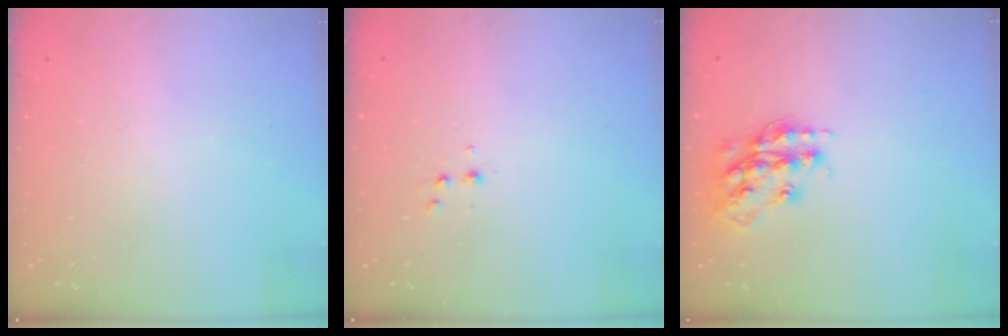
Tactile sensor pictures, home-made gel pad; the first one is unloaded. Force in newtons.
{"total": 2.6, "press": 2.5, "slide": 0.8}
{"total": 14.6, "press": 14.5, "slide": 0.7}